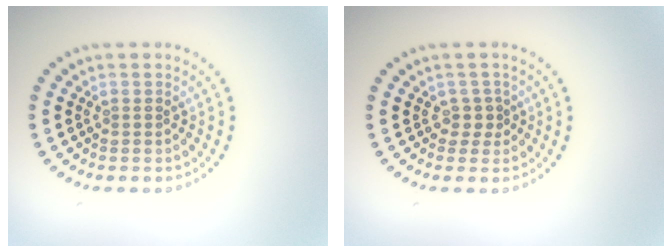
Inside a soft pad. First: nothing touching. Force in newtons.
{"total": 1.4, "press": 0.9, "slide": 1.0}